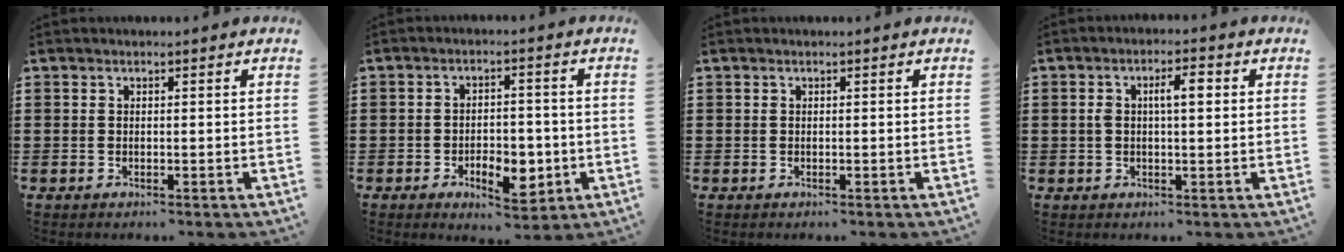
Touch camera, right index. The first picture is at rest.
{"total": 6.4, "force": [-2.4, 3.6, 4.7], "torque": [-0.059, 0.007, -0.042]}
{"total": 0.0}
{"total": 4.1, "force": [0.6, 1.4, 3.8], "torque": [-0.068, 0.006, 0.005]}